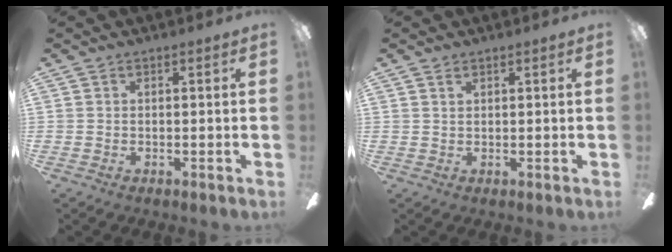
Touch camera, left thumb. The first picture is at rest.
{"total": 1.1, "force": [0.9, 0.6, 0.5], "torque": [-0.012, 0.001, 0.016]}